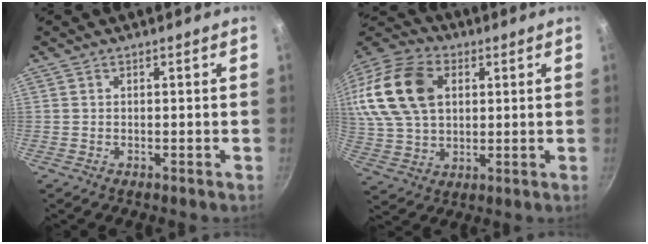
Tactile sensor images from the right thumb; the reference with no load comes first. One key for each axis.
{"total": 22.5, "fx": 5.7, "fy": 15.3, "fz": 15.5, "tx": -0.316, "ty": 0.017, "tz": 0.101}